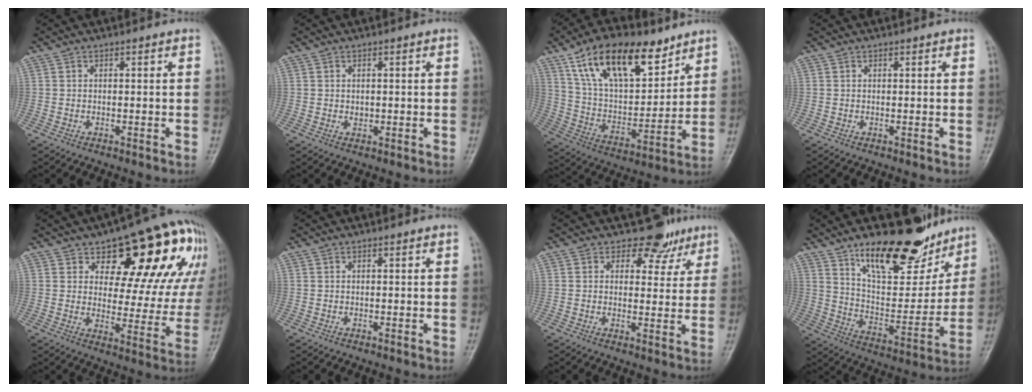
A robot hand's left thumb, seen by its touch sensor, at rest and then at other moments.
{"total": 0.6, "force": [0.0, 0.6, 0.1], "torque": [-0.004, -0.001, 0.002]}
{"total": 21.1, "force": [12.8, 10.0, 13.4], "torque": [-0.192, -0.044, 0.232]}
{"total": 0.0}
{"total": 22.6, "force": [10.3, 10.5, 17.1], "torque": [-0.170, -0.018, 0.143]}
{"total": 0.0}
{"total": 5.6, "force": [4.2, 3.6, 0.5], "torque": [0.025, -0.028, 0.047]}
{"total": 20.4, "force": [14.4, 8.5, 11.8], "torque": [-0.129, -0.087, 0.234]}